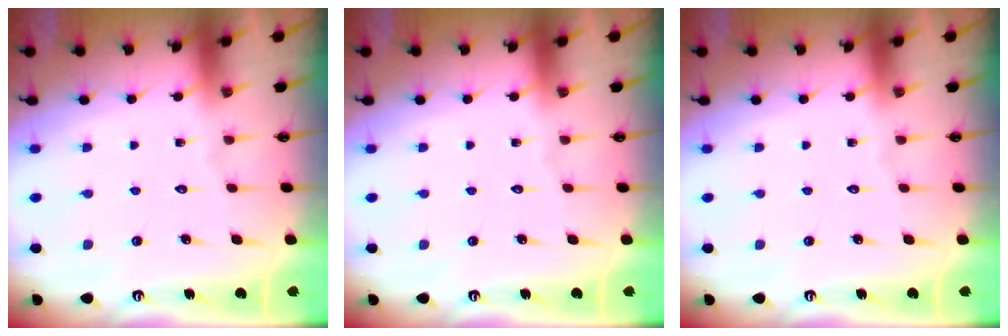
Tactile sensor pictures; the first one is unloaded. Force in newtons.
{"total": 0.0}
{"total": 0.0}